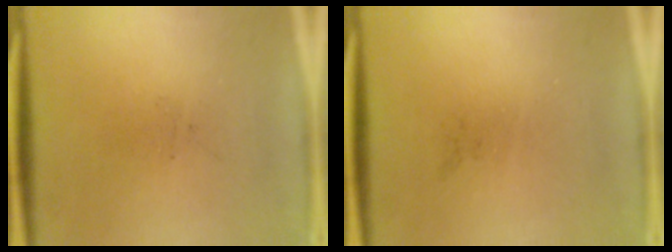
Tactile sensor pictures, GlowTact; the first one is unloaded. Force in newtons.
{"total": 0.0}